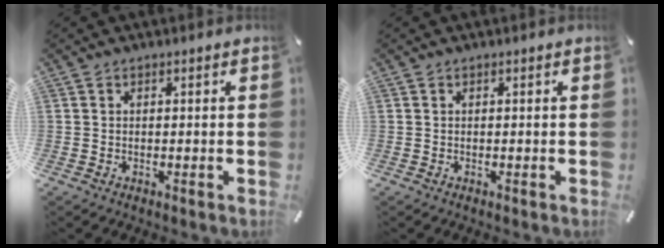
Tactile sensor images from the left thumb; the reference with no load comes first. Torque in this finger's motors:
{"motor_torque": [0.00, 0.00, -0.05, 0.09, 0.00]}